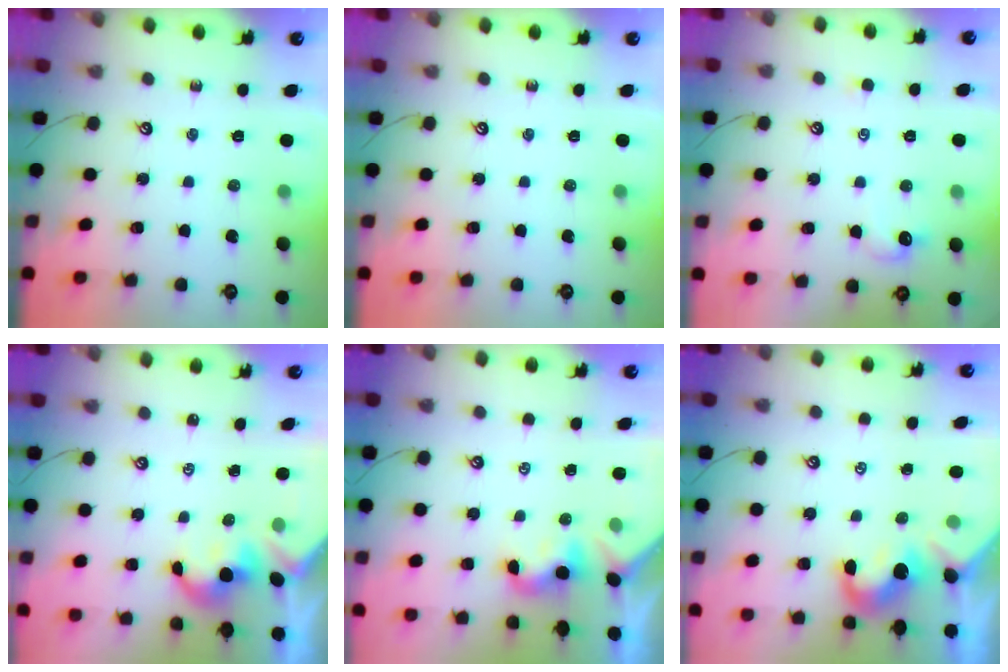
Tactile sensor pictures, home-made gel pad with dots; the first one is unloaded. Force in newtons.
{"total": 0.0}
{"total": 0.5, "press": 0.2, "slide": 0.5}
{"total": 2.0, "press": 2.0, "slide": 0.3}
{"total": 2.0, "press": 2.0, "slide": 0.5}
{"total": 1.4, "press": 1.2, "slide": 0.7}